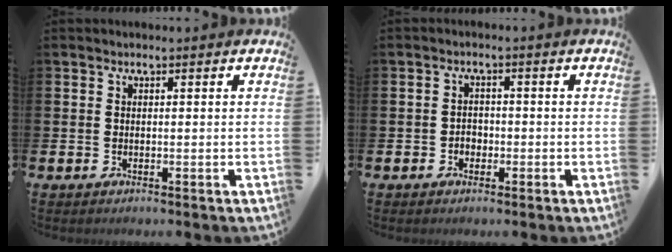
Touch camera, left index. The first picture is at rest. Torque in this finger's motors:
{"motor_torque": [-0.26, -0.05, -0.01, -0.01]}